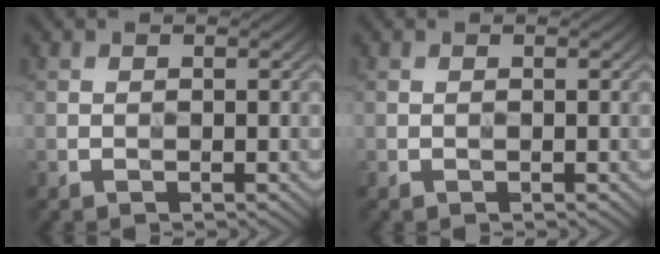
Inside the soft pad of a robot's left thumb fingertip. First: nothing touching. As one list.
[{"total": 0.0}]